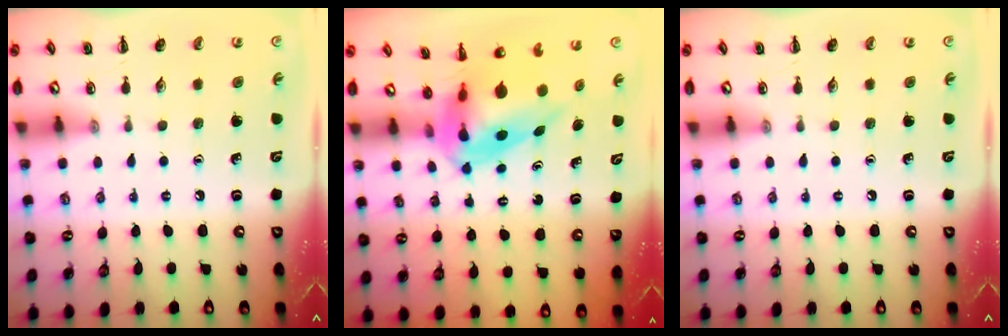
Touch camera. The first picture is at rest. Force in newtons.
{"total": 7.8, "press": 7.4, "slide": 2.4}
{"total": 0.0}